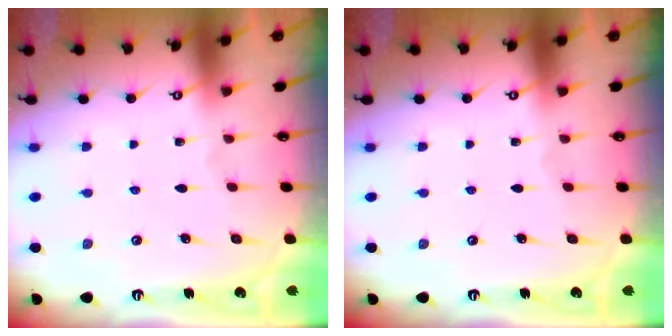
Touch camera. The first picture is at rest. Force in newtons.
{"total": 0.0}